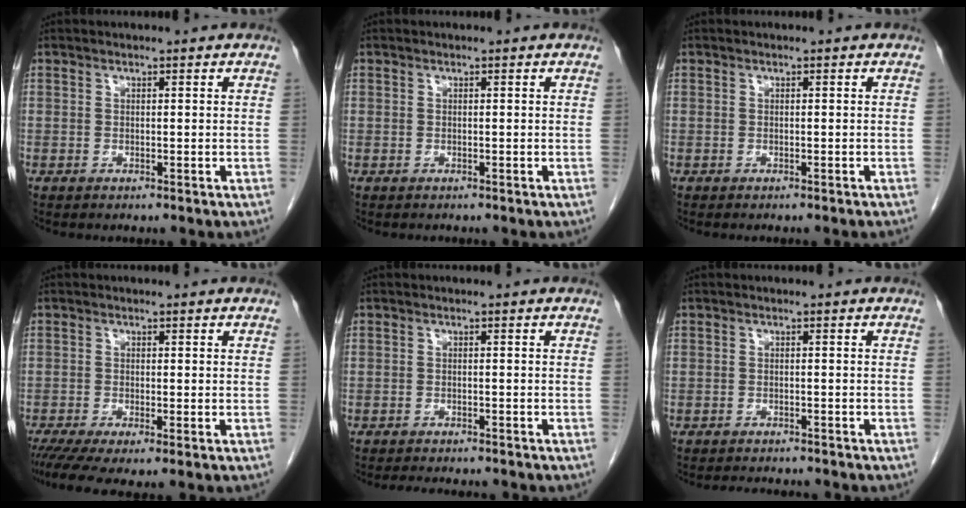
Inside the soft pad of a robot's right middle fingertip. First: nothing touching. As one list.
[{"total": 0.0}, {"total": 1.2, "force": [-1.0, -0.2, 0.5], "torque": [-0.001, 0.003, -0.013]}, {"total": 5.4, "force": [-3.5, 0.9, 4.0], "torque": [-0.065, -0.016, -0.062]}, {"total": 5.9, "force": [-5.4, 1.0, 2.2], "torque": [-0.029, -0.007, -0.073]}, {"total": 4.8, "force": [-4.5, 0.8, 1.4], "torque": [-0.018, -0.007, -0.060]}]